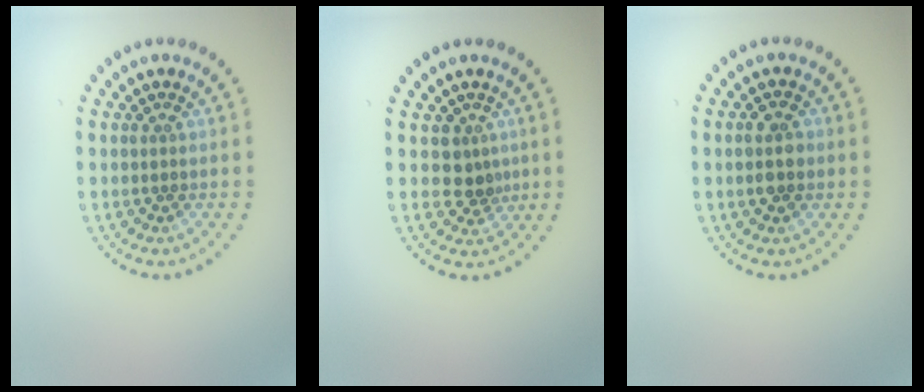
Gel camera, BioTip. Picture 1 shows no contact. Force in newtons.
{"total": 2.2, "press": 1.7, "slide": 1.4}
{"total": 2.0, "press": 2.0, "slide": 0.1}